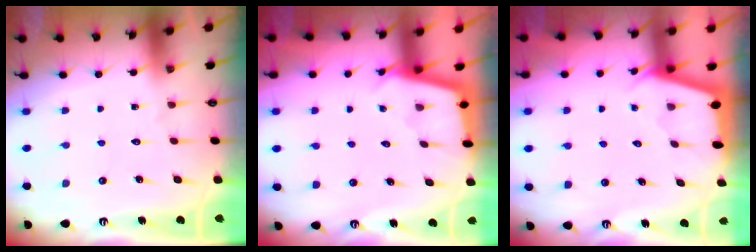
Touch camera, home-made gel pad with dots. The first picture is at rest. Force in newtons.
{"total": 2.5, "press": 2.5, "slide": 0.2}
{"total": 3.3, "press": 3.3, "slide": 0.1}